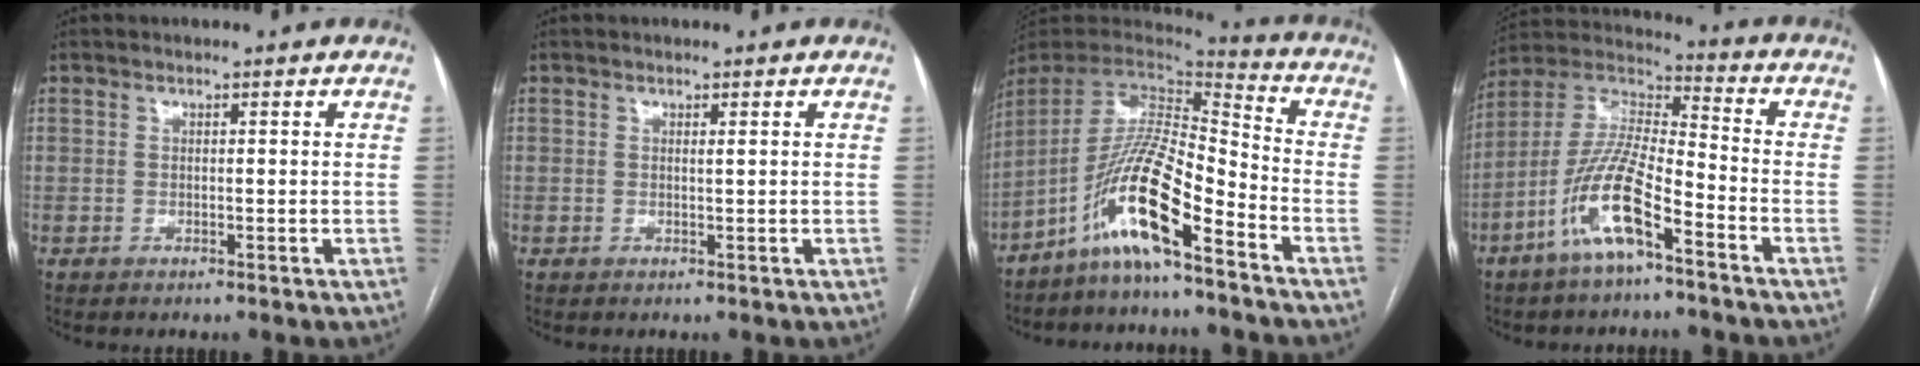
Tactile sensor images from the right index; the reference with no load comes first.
{"total": 0.0}
{"total": 14.4, "force": [-8.8, 1.4, 11.2], "torque": [-0.222, 0.002, -0.166]}
{"total": 13.0, "force": [-6.8, 2.4, 10.8], "torque": [-0.226, -0.003, -0.133]}